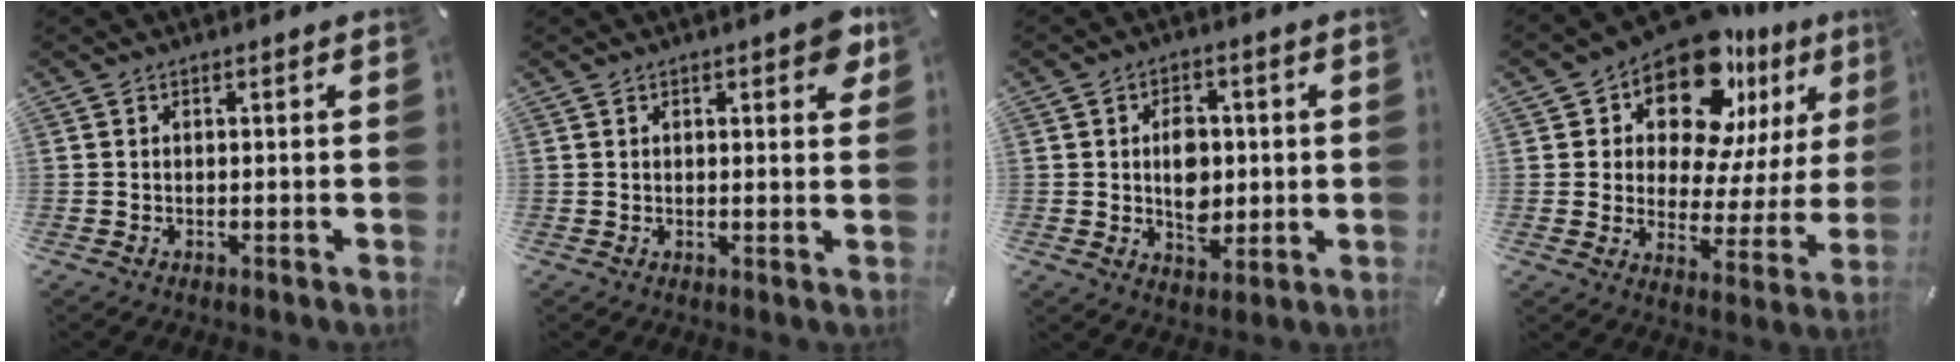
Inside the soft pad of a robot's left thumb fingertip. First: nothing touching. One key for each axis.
{"total": 4.5, "fx": 2.2, "fy": 1.8, "fz": 3.5, "tx": -0.041, "ty": -0.007, "tz": 0.033}
{"total": 7.9, "fx": 0.2, "fy": 6.2, "fz": 4.9, "tx": -0.057, "ty": 0.002, "tz": 0.002}
{"total": 16.5, "fx": 12.5, "fy": 7.9, "fz": 7.2, "tx": -0.124, "ty": -0.101, "tz": 0.218}